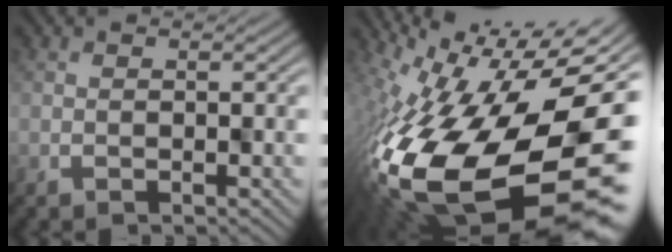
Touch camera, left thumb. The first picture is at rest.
{"total": 19.5, "force": [-3.3, 10.3, 16.2], "torque": [-0.314, -0.048, -0.039]}